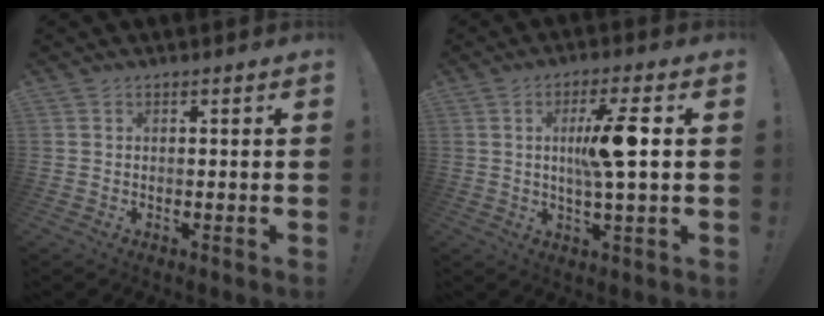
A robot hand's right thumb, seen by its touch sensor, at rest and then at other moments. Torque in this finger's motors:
{"motor_torque": [-0.17, 0.32, 1.05, 0.00, 0.22]}